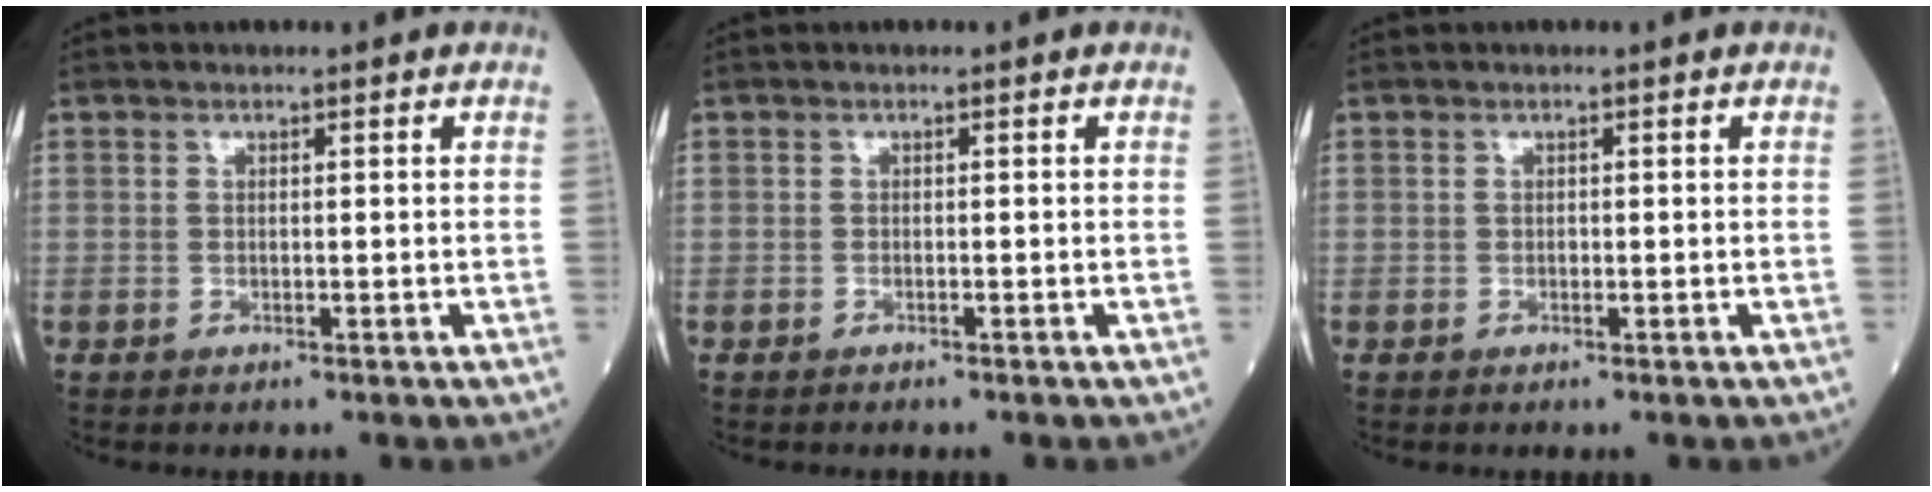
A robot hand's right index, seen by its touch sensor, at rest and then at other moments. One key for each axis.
{"total": 0.0}
{"total": 0.0}